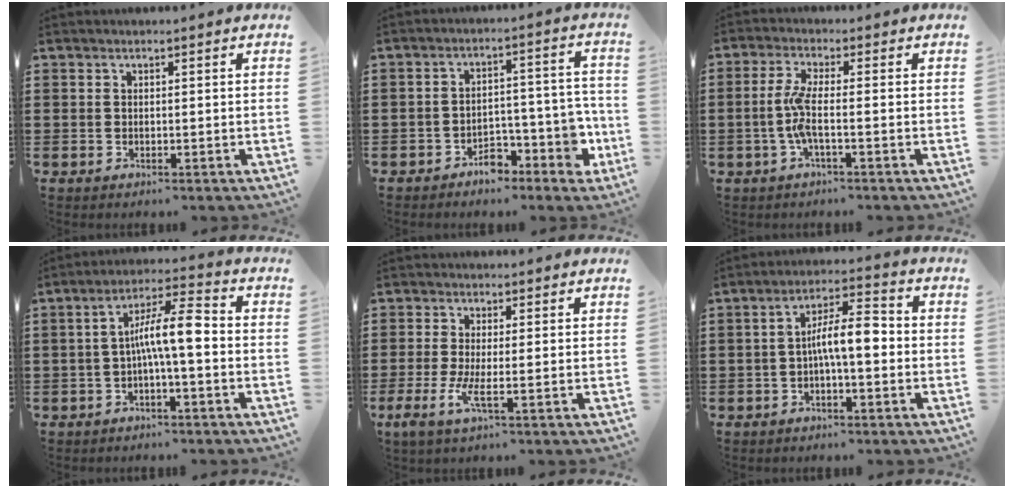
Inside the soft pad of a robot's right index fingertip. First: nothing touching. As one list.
[{"total": 6.4, "force": [-4.1, 3.8, 3.2], "torque": [-0.047, 0.017, -0.071]}, {"total": 4.7, "force": [-1.2, 0.8, 4.5], "torque": [-0.111, -0.009, -0.034]}, {"total": 8.6, "force": [-0.9, 1.7, 8.4], "torque": [-0.151, 0.014, -0.019]}, {"total": 4.0, "force": [-1.0, 0.4, 3.8], "torque": [-0.089, -0.014, -0.023]}, {"total": 7.6, "force": [-0.7, 2.2, 7.2], "torque": [-0.130, 0.014, -0.014]}]